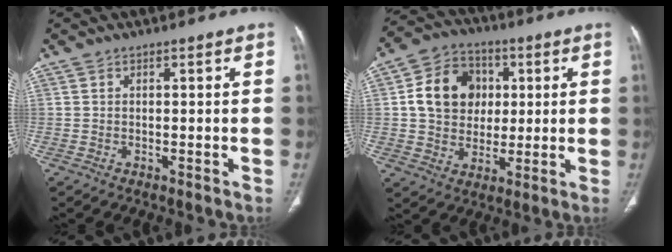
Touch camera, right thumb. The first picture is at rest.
{"total": 13.3, "force": [2.3, 11.1, 7.0], "torque": [-0.091, 0.008, 0.036]}